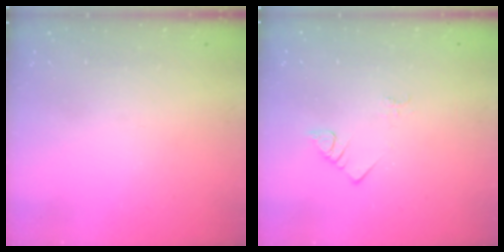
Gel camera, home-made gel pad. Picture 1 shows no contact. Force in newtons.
{"total": 2.3, "press": 2.3, "slide": 0.4}